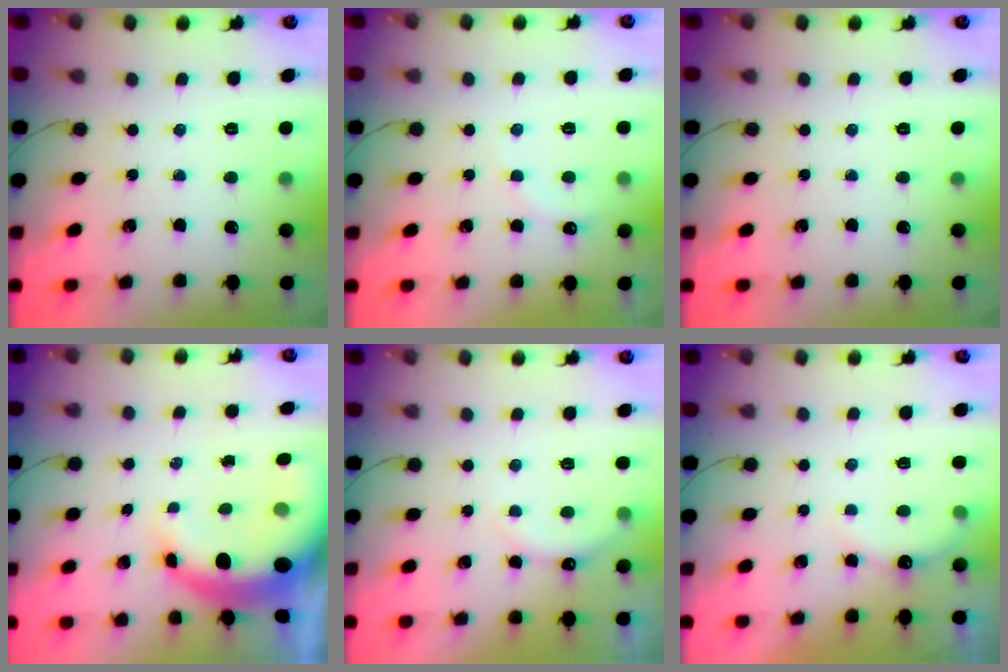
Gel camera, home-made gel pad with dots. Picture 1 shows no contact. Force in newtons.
{"total": 6.3, "press": 6.1, "slide": 1.6}
{"total": 0.0}
{"total": 6.7, "press": 6.5, "slide": 1.7}
{"total": 6.5, "press": 6.4, "slide": 1.3}
{"total": 5.4, "press": 5.3, "slide": 0.9}